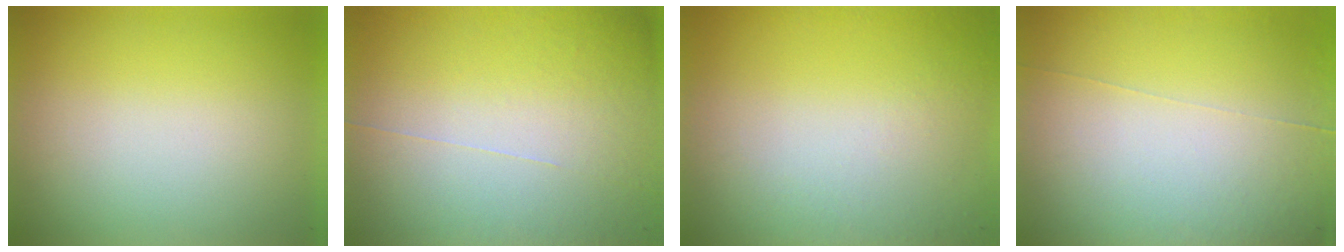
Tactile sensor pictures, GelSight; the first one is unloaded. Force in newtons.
{"total": 5.7}
{"total": 5.1}
{"total": 4.4}